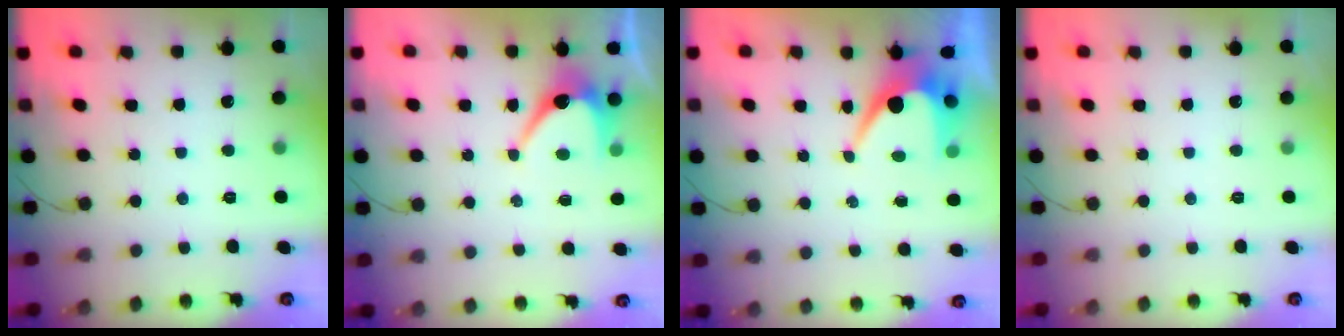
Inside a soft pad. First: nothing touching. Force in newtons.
{"total": 7.0, "press": 7.0, "slide": 0.7}
{"total": 8.4, "press": 8.4, "slide": 0.5}
{"total": 0.0}